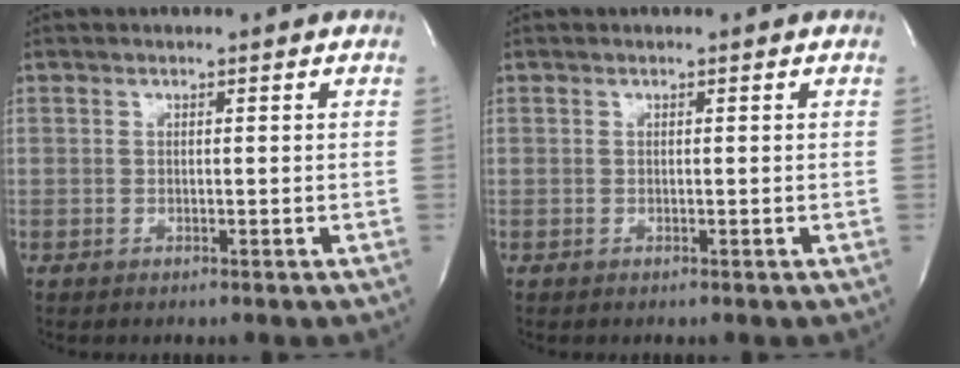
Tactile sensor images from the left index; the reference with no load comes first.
{"total": 0.0}